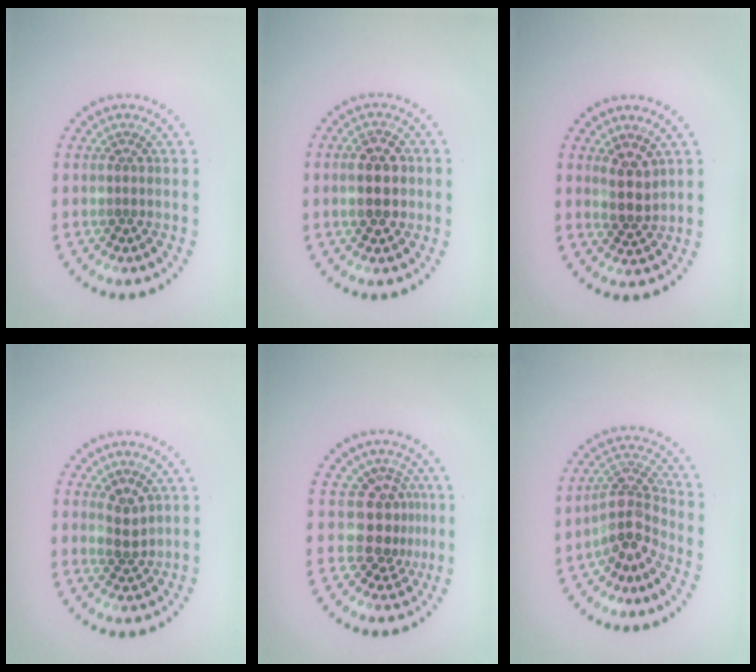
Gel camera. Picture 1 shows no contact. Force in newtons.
{"total": 4.2, "press": 4.2, "slide": 0.2}
{"total": 2.5, "press": 2.2, "slide": 1.2}
{"total": 2.1, "press": 2.0, "slide": 0.7}
{"total": 3.3, "press": 2.6, "slide": 2.0}
{"total": 3.7, "press": 2.8, "slide": 2.5}